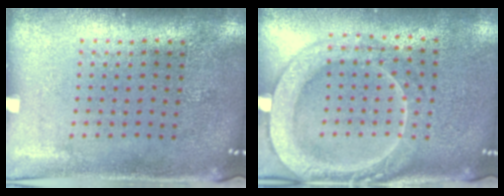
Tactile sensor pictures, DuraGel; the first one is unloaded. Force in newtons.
{"total": 2.3, "press": 2.1, "slide": 0.8}